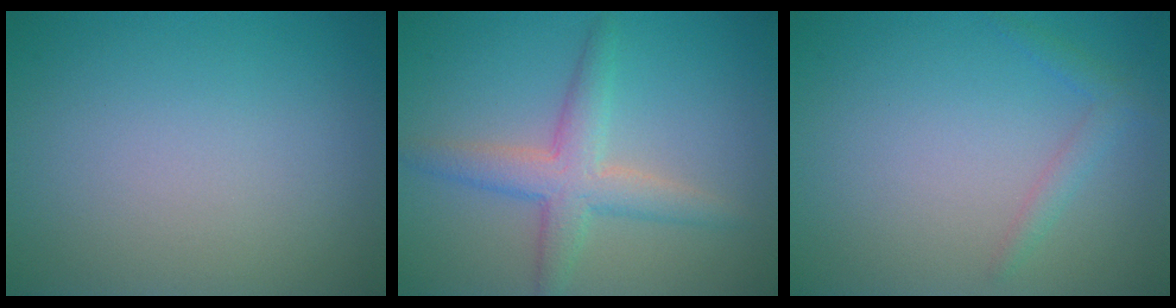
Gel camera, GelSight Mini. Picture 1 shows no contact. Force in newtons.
{"total": 4.0, "press": 4.0, "slide": 0.1}
{"total": 1.4, "press": 1.4, "slide": 0.1}